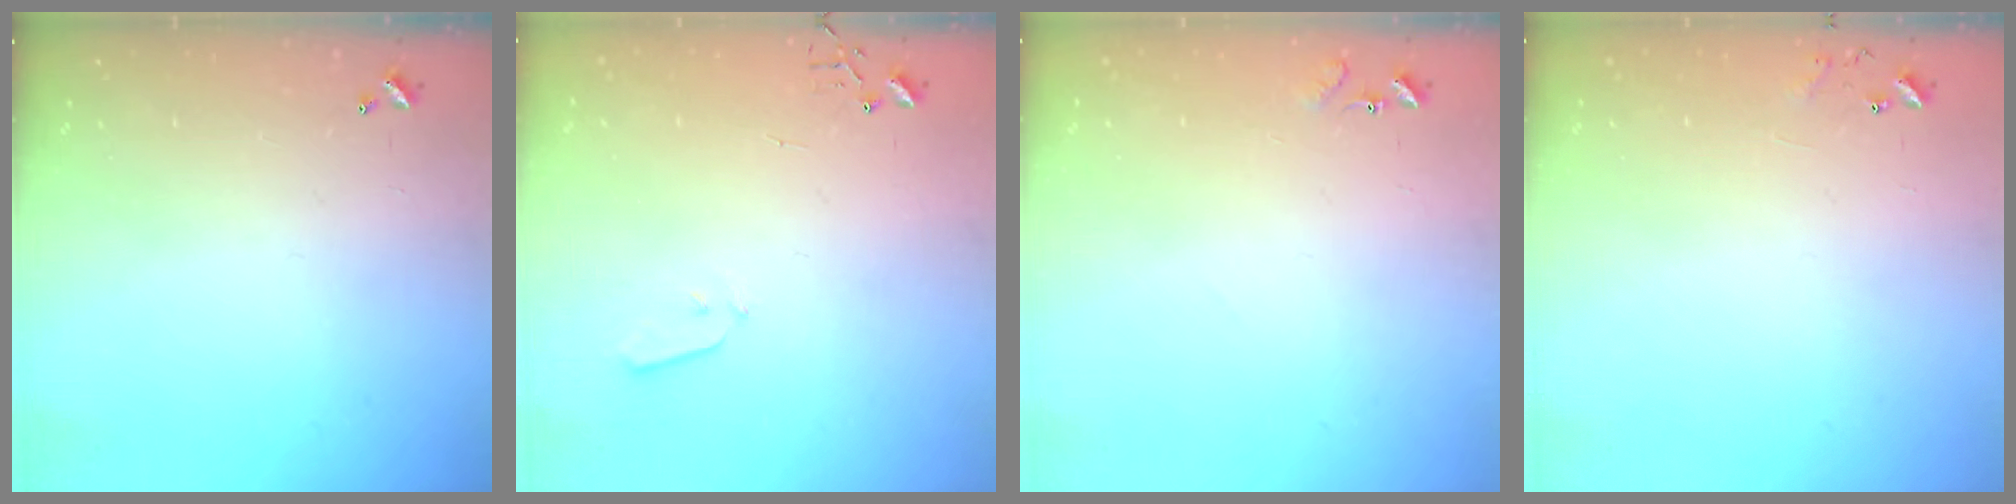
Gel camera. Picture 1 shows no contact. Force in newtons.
{"total": 3.0, "press": 2.9, "slide": 0.7}
{"total": 7.7, "press": 7.6, "slide": 0.6}
{"total": 7.0, "press": 7.0, "slide": 0.5}